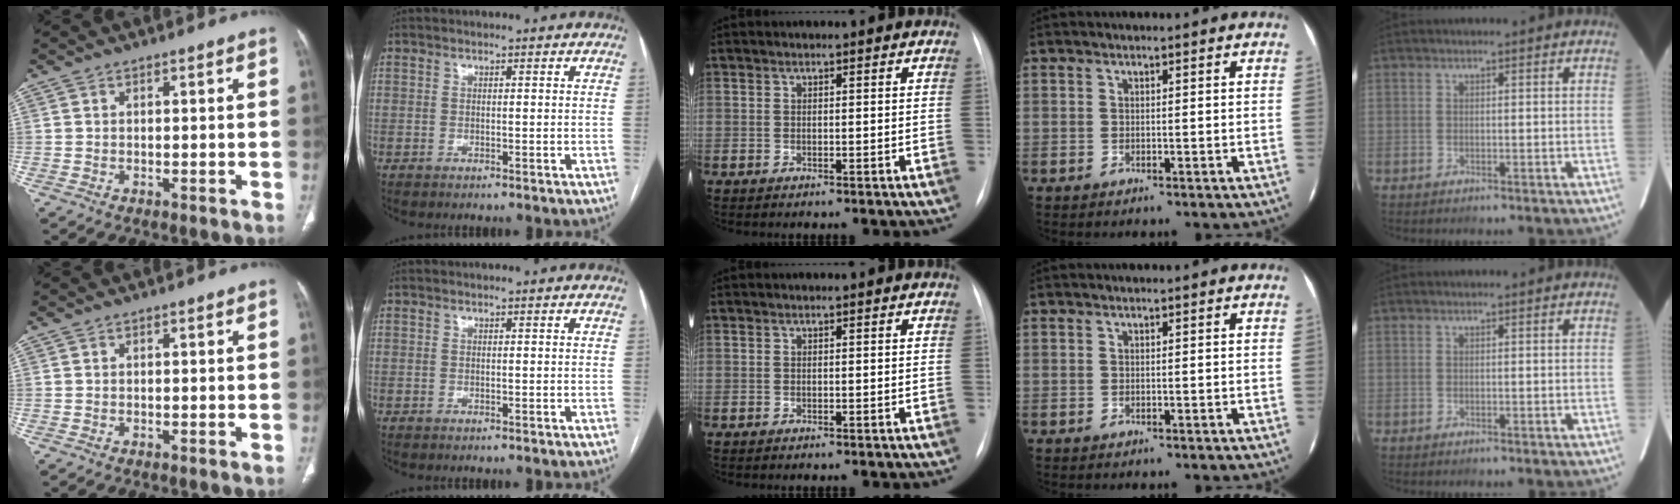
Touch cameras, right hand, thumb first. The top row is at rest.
{}